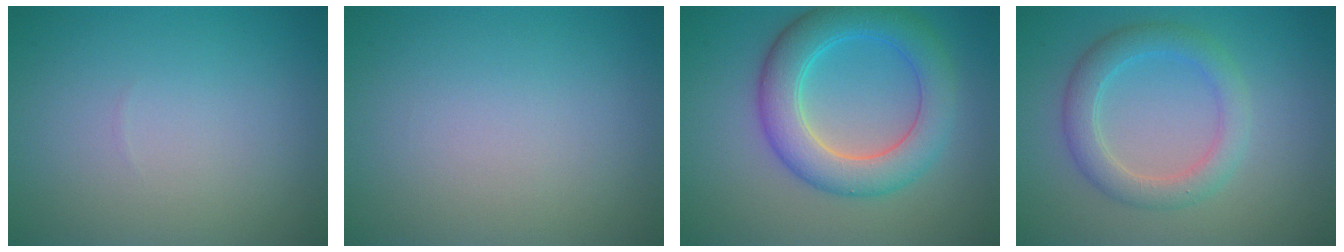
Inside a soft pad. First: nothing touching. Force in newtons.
{"total": 0.0}
{"total": 6.4, "press": 6.4, "slide": 0.0}
{"total": 3.6, "press": 3.6, "slide": 0.0}